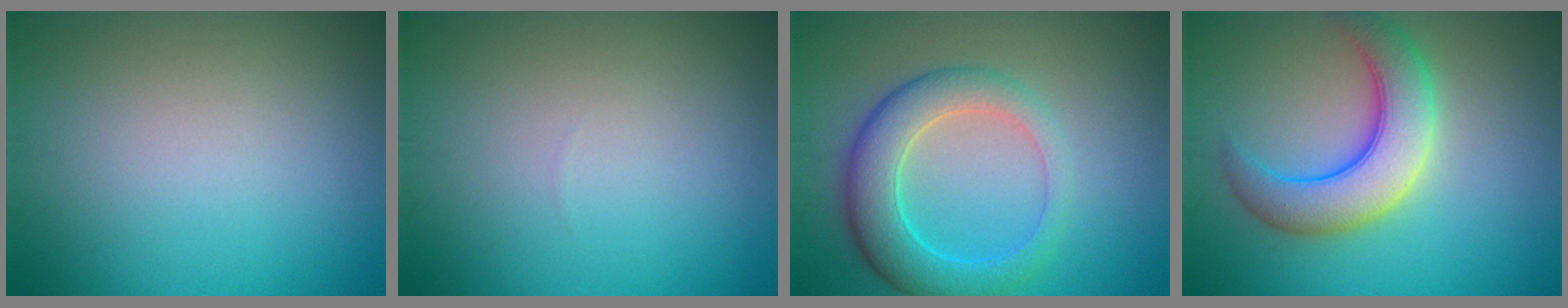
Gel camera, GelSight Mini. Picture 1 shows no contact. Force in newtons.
{"total": 0.0}
{"total": 5.8, "press": 5.8, "slide": 0.5}
{"total": 6.6, "press": 6.6, "slide": 0.3}